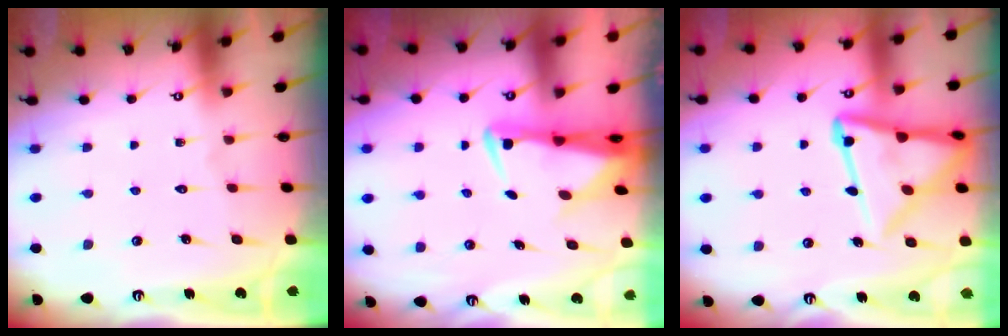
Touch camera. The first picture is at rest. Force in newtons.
{"total": 3.4, "press": 3.3, "slide": 0.6}
{"total": 16.7, "press": 16.6, "slide": 1.5}